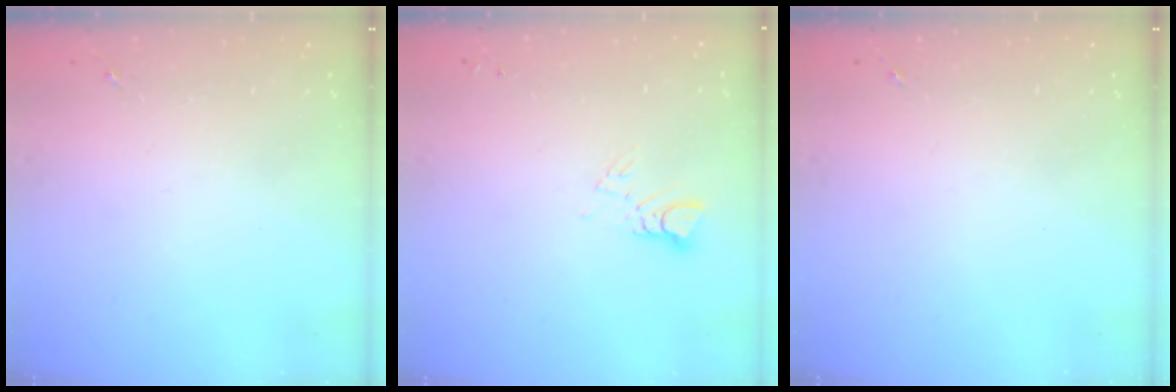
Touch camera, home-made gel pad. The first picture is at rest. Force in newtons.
{"total": 2.9, "press": 2.9, "slide": 0.2}
{"total": 0.0}